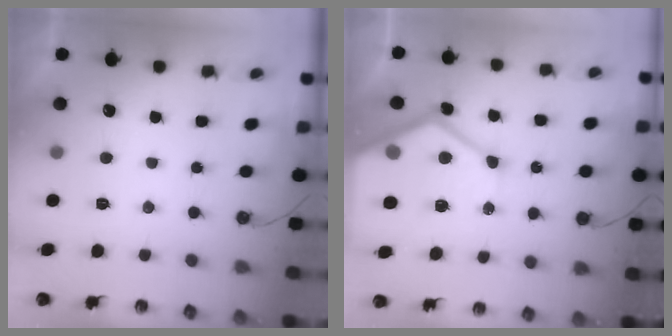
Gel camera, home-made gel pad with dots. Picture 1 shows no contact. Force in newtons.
{"total": 18.9, "press": 18.8, "slide": 1.9}